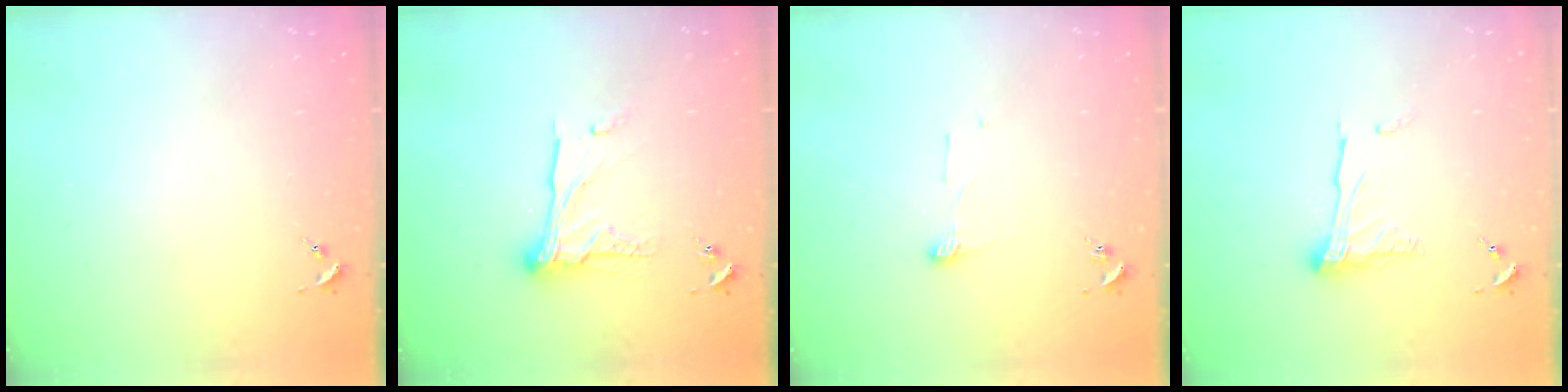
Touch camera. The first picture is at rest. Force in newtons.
{"total": 13.4, "press": 13.4, "slide": 1.1}
{"total": 5.6, "press": 5.5, "slide": 0.5}
{"total": 11.0, "press": 10.9, "slide": 1.0}